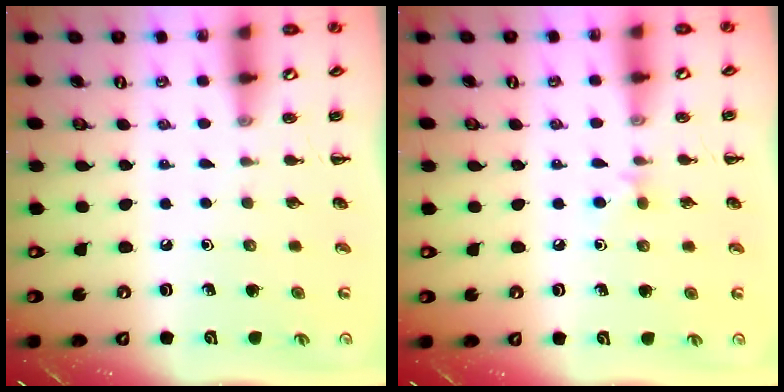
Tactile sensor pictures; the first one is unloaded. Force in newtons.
{"total": 4.1, "press": 3.8, "slide": 1.5}